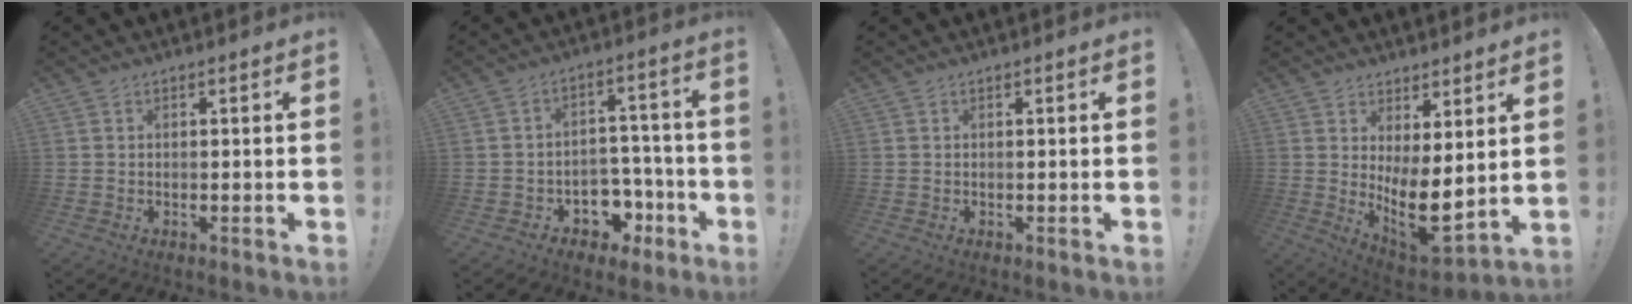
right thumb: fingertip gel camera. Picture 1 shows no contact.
{"total": 8.4, "force": [-3.7, 6.9, 3.1], "torque": [-0.026, 0.034, -0.054]}
{"total": 0.0}
{"total": 11.4, "force": [0.9, 5.1, 10.2], "torque": [-0.155, -0.039, 0.030]}